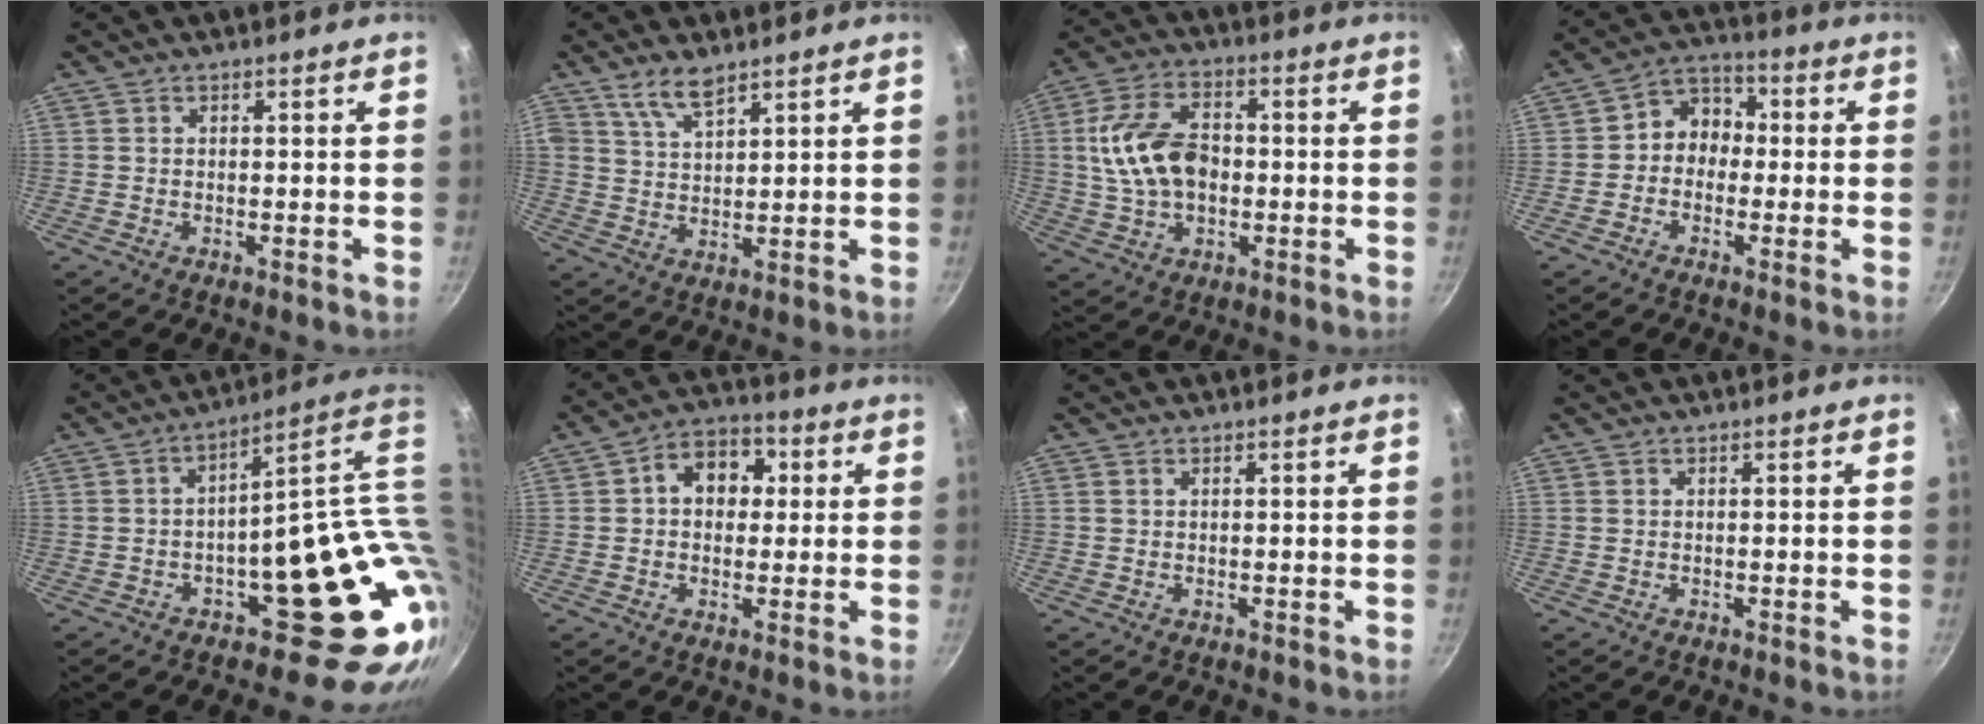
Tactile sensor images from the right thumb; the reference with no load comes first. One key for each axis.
{"total": 5.8, "fx": 4.2, "fy": 2.2, "fz": 3.3, "tx": -0.057, "ty": -0.022, "tz": 0.086}
{"total": 13.7, "fx": 0.2, "fy": 9.0, "fz": 10.3, "tx": -0.178, "ty": 0.021, "tz": -0.001}
{"total": 7.1, "fx": -0.5, "fy": 6.1, "fz": 3.7, "tx": -0.016, "ty": 0.027, "tz": -0.029}
{"total": 22.7, "fx": 1.8, "fy": 11.8, "fz": 19.3, "tx": -0.176, "ty": -0.004, "tz": 0.051}
{"total": 9.0, "fx": 1.5, "fy": 6.9, "fz": 5.6, "tx": -0.039, "ty": 0.016, "tz": 0.009}
{"total": 0.0}
{"total": 0.0}